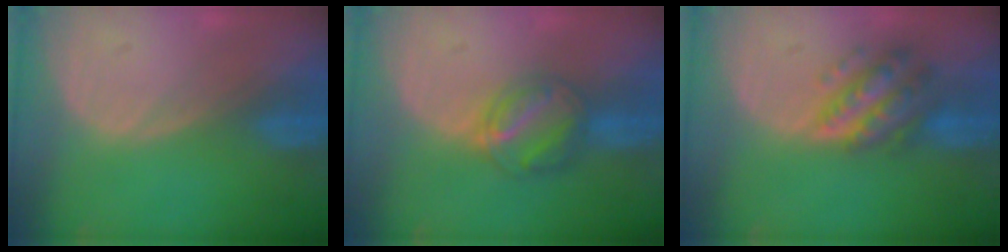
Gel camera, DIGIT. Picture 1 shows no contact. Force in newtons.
{"total": 5.8, "press": 5.7, "slide": 1.0}
{"total": 7.0, "press": 7.0, "slide": 0.4}